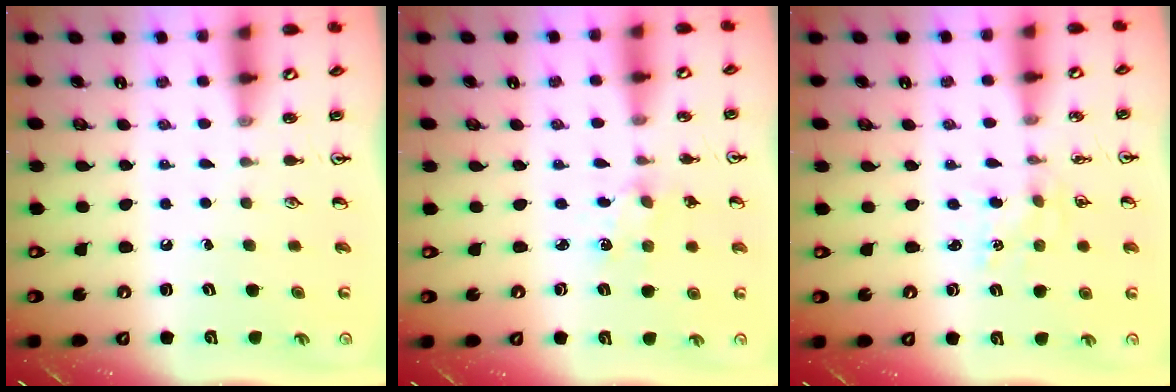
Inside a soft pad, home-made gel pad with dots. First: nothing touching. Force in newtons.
{"total": 2.5, "press": 2.4, "slide": 0.4}
{"total": 1.8, "press": 1.8, "slide": 0.2}